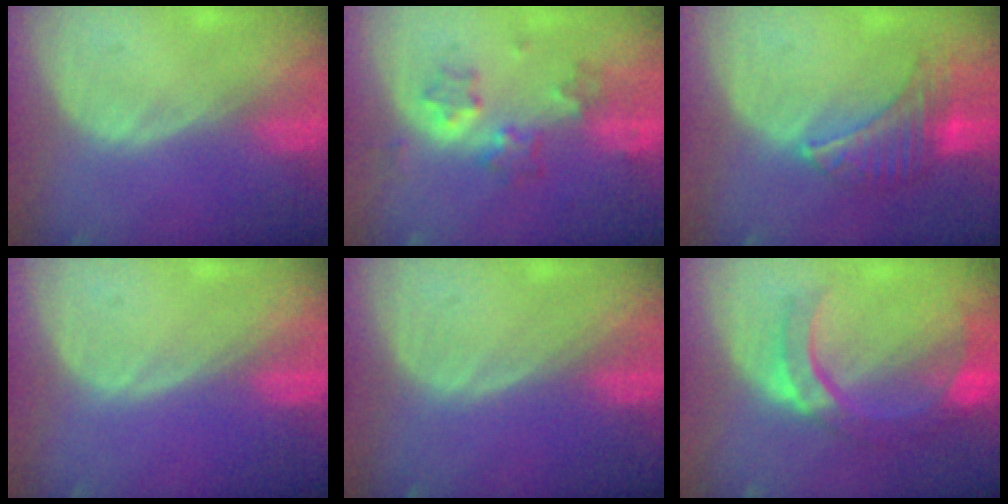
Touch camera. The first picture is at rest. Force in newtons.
{"total": 5.6, "press": 5.6, "slide": 0.4}
{"total": 7.4, "press": 6.9, "slide": 2.5}
{"total": 0.0}
{"total": 0.0}
{"total": 8.7, "press": 8.0, "slide": 3.2}